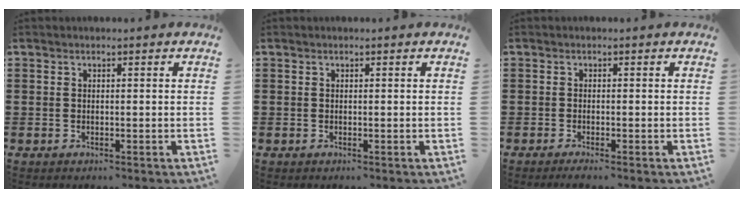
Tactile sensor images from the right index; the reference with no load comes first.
{"total": 0.0}
{"total": 0.8, "force": [-0.7, -0.1, 0.4], "torque": [-0.006, -0.003, -0.013]}